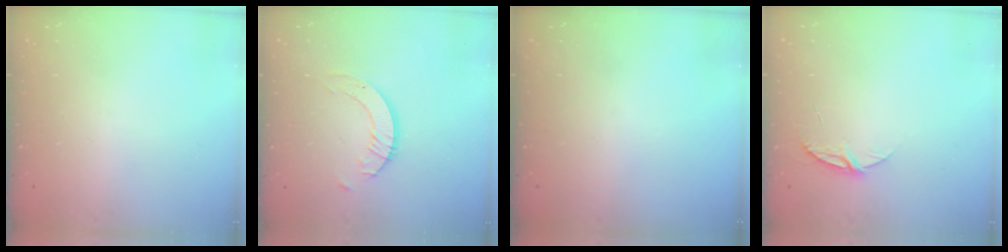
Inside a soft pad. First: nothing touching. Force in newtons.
{"total": 3.3, "press": 3.3, "slide": 0.2}
{"total": 0.0}
{"total": 5.6, "press": 5.5, "slide": 0.6}